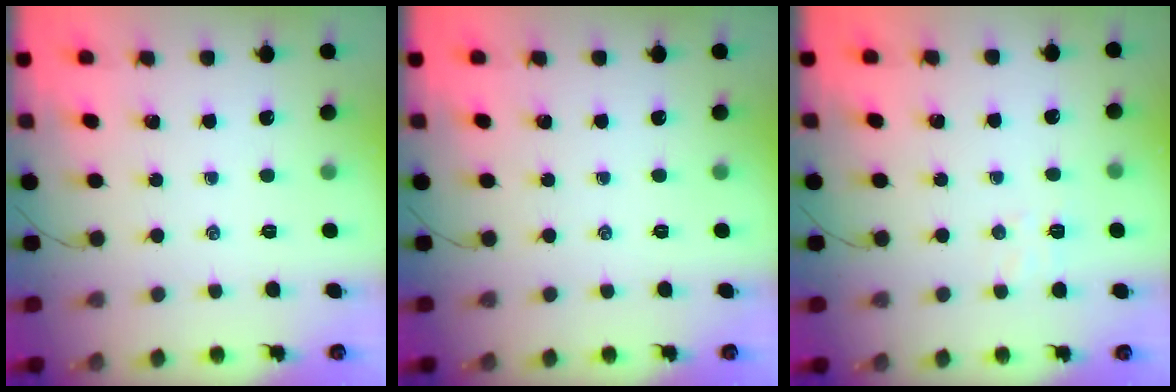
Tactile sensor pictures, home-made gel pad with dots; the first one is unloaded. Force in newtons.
{"total": 0.0}
{"total": 4.7, "press": 4.6, "slide": 1.2}